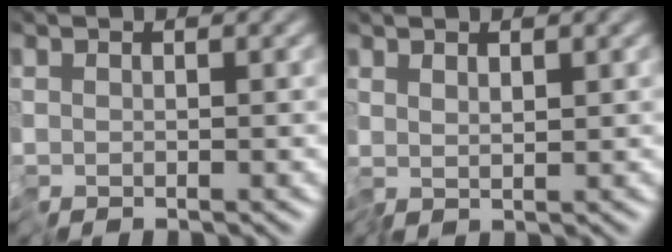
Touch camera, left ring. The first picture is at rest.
{"total": 0.8, "force": [0.5, 0.2, 0.6], "torque": [-0.014, -0.001, 0.009]}